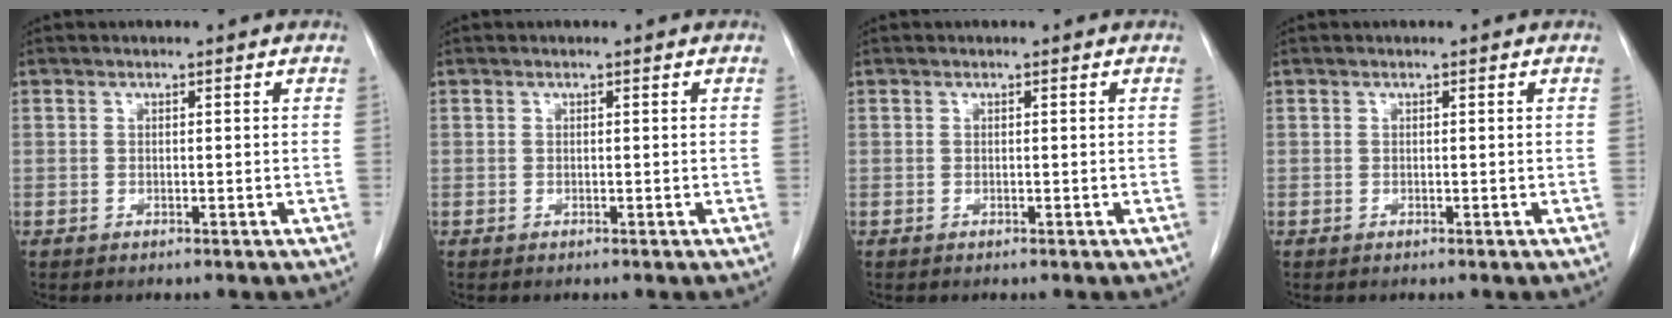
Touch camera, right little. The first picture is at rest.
{"total": 0.0}
{"total": 0.0}
{"total": 0.0}